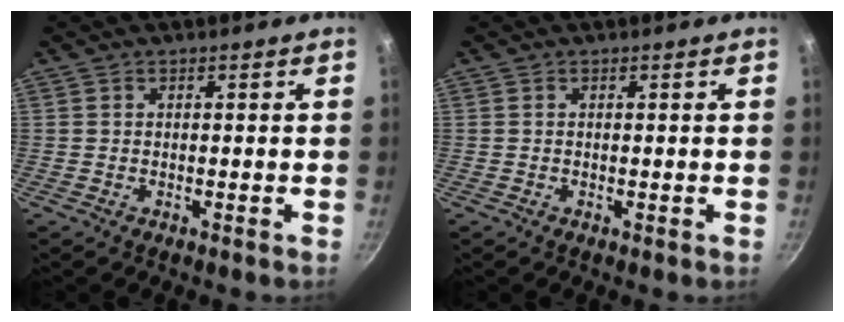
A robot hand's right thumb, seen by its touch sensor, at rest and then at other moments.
{"total": 0.0}